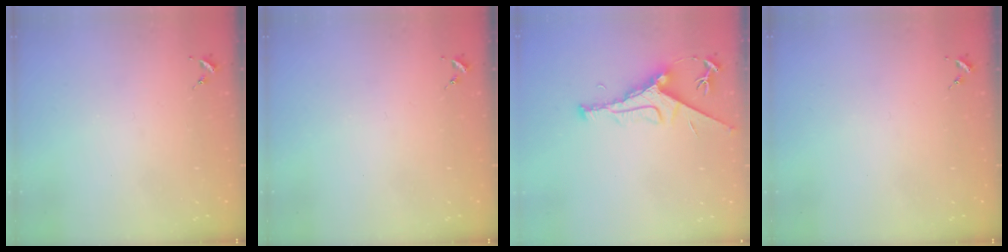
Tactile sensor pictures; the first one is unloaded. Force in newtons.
{"total": 0.0}
{"total": 8.4, "press": 8.3, "slide": 1.0}
{"total": 0.0}